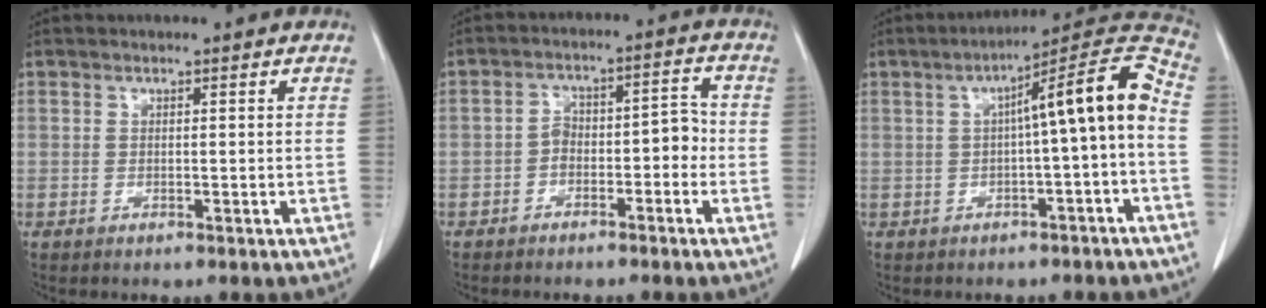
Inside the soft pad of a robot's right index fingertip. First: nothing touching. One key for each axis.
{"total": 5.6, "fx": -2.2, "fy": 2.8, "fz": 4.3, "tx": -0.057, "ty": 0.038, "tz": -0.031}
{"total": 11.2, "fx": -0.6, "fy": 0.5, "fz": 11.2, "tx": -0.157, "ty": 0.038, "tz": -0.012}